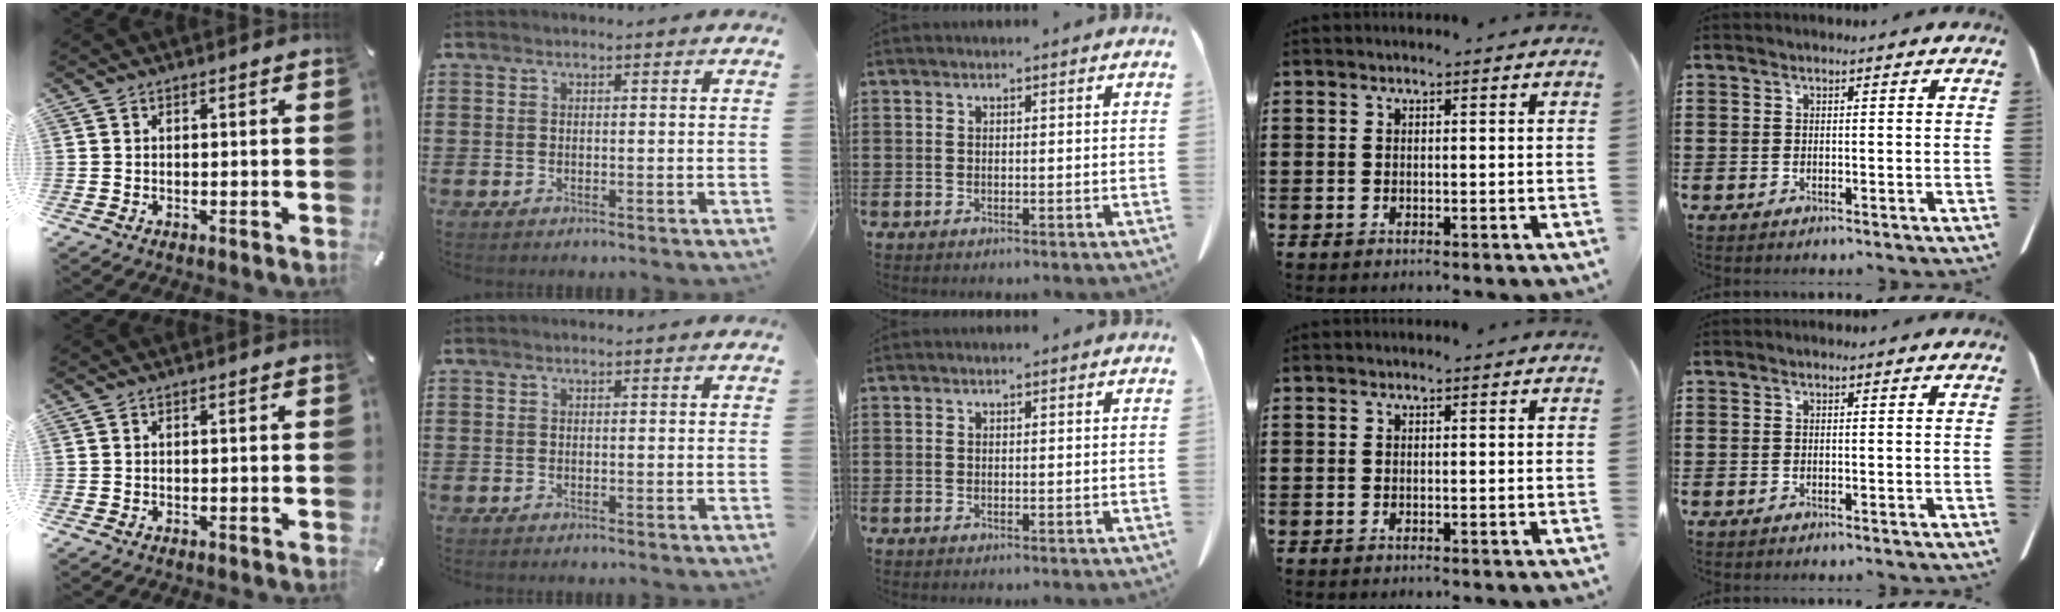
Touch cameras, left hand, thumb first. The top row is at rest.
{}